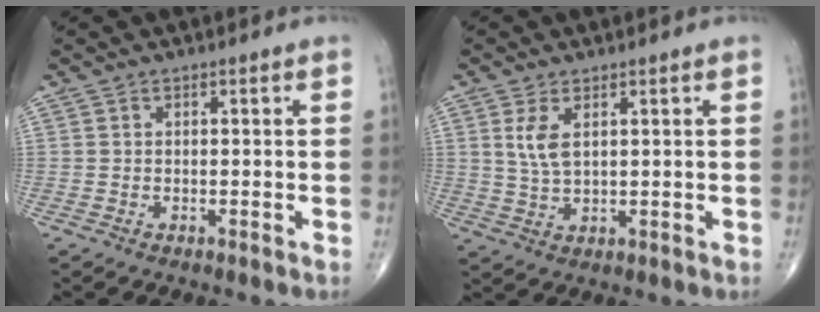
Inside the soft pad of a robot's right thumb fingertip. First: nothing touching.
{"total": 4.5, "force": [1.6, 2.1, 3.7], "torque": [-0.076, -0.006, 0.038]}